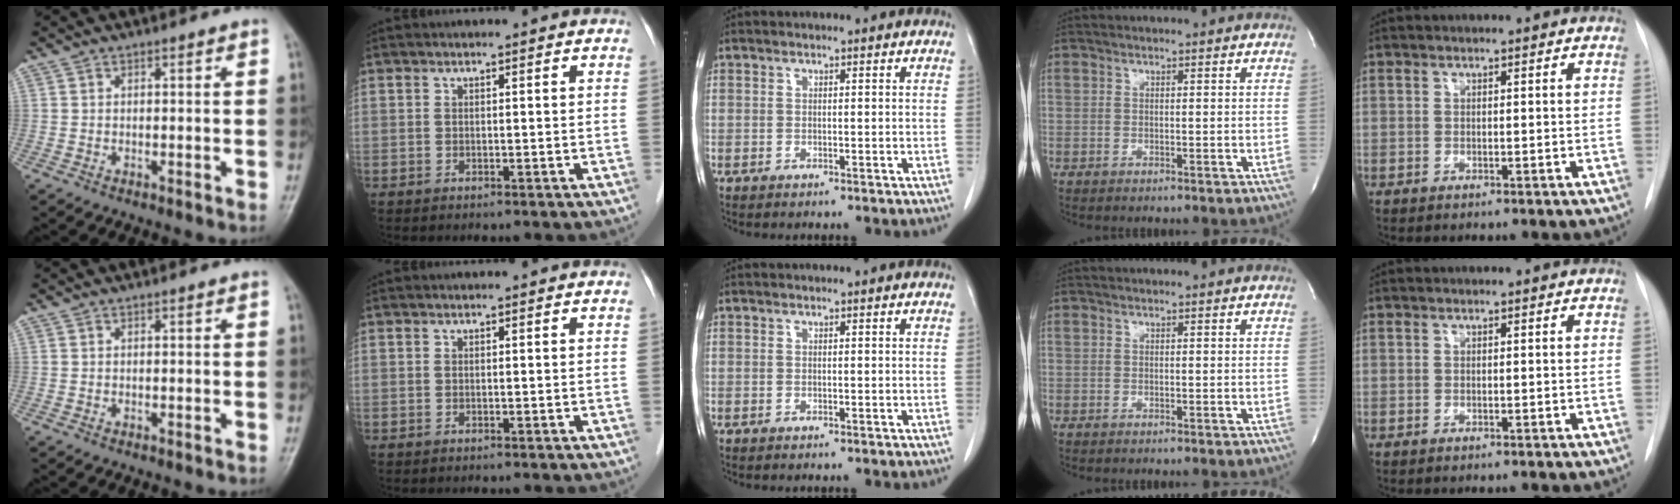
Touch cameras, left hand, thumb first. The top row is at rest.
{}